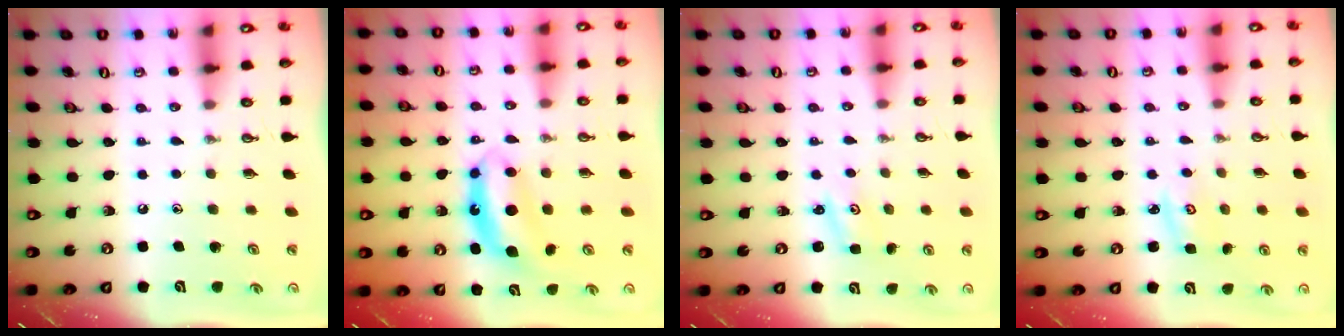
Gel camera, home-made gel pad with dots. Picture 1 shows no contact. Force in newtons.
{"total": 7.5, "press": 7.5, "slide": 0.1}
{"total": 1.4, "press": 1.4, "slide": 0.2}
{"total": 3.1, "press": 3.1, "slide": 0.4}